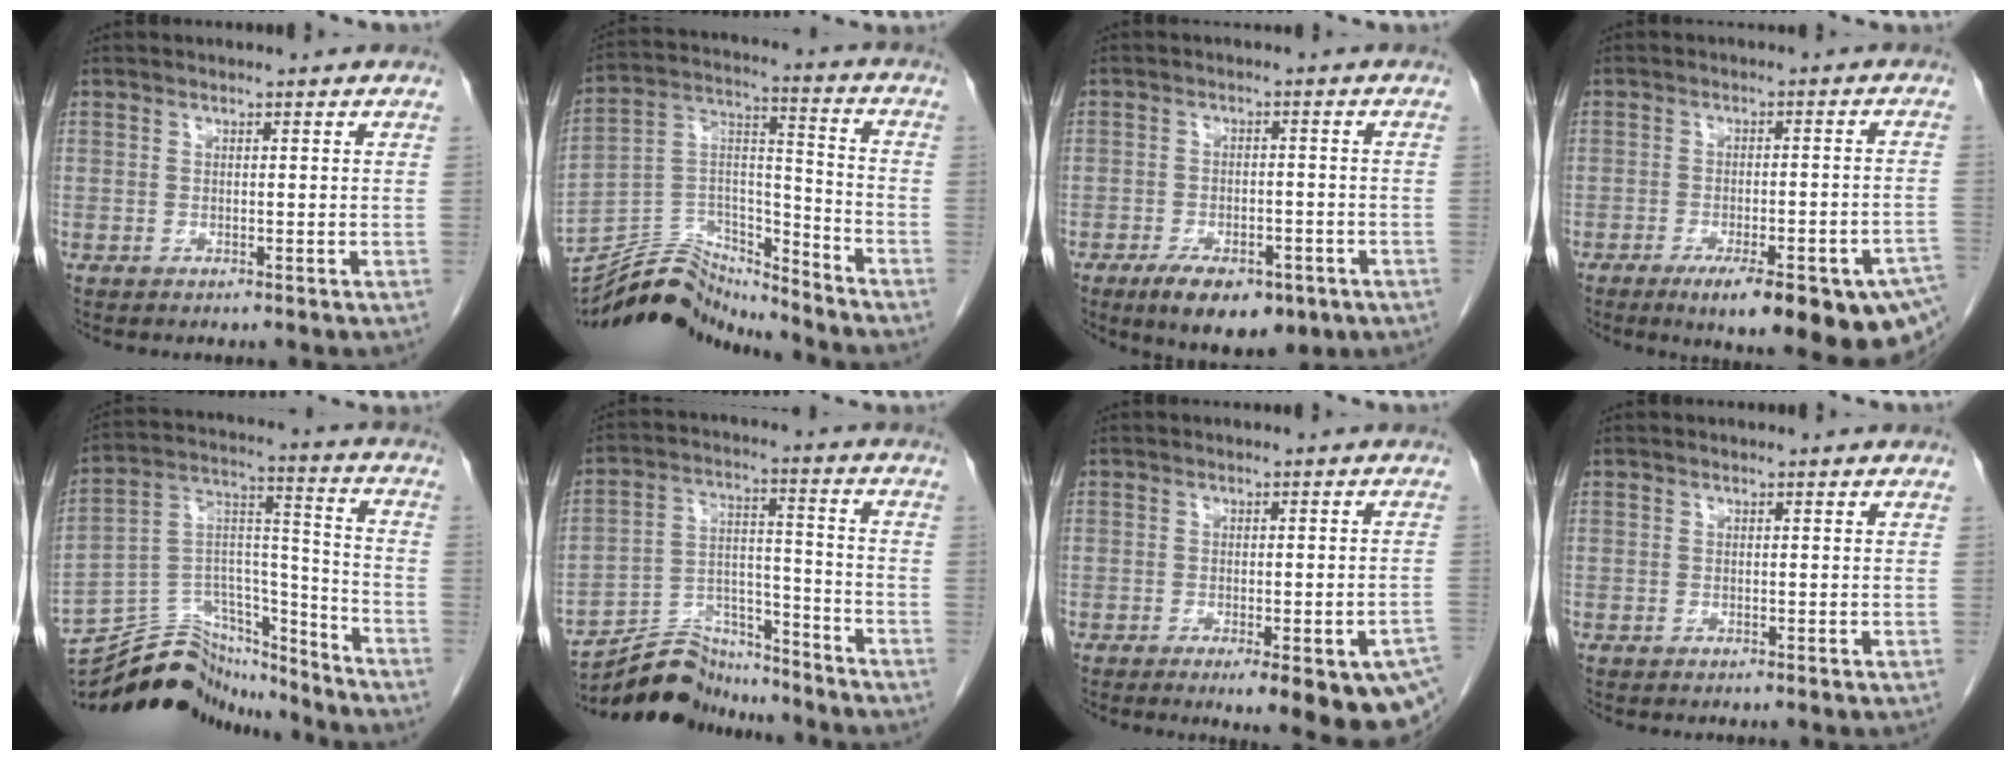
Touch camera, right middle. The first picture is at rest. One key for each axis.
{"total": 16.1, "fx": -15.7, "fy": 2.2, "fz": 2.6, "tx": -0.052, "ty": 0.034, "tz": -0.277}
{"total": 11.0, "fx": -6.9, "fy": 4.8, "fz": 7.0, "tx": -0.101, "ty": -0.006, "tz": -0.097}
{"total": 18.0, "fx": -11.3, "fy": 2.7, "fz": 13.8, "tx": -0.119, "ty": -0.003, "tz": -0.151}
{"total": 20.3, "fx": -19.2, "fy": 4.8, "fz": 4.8, "tx": -0.098, "ty": 0.041, "tz": -0.313}
{"total": 12.4, "fx": -12.1, "fy": 2.5, "fz": 0.9, "tx": -0.019, "ty": 0.034, "tz": -0.212}
{"total": 14.7, "fx": -8.9, "fy": 3.1, "fz": 11.3, "tx": -0.086, "ty": -0.012, "tz": -0.107}
{"total": 0.0}